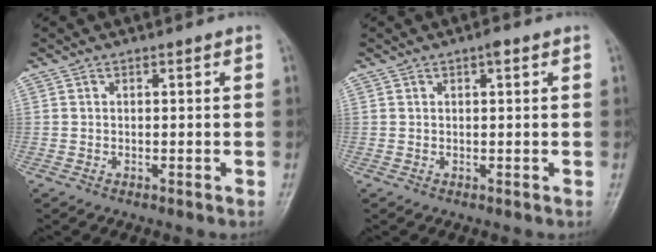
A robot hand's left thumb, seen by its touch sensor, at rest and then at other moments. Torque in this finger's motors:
{"motor_torque": [0.25, 0.14, 0.24, -0.44, 0.00]}